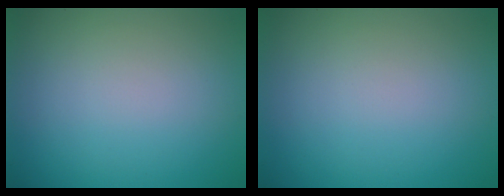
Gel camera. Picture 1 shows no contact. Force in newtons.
{"total": 0.0}